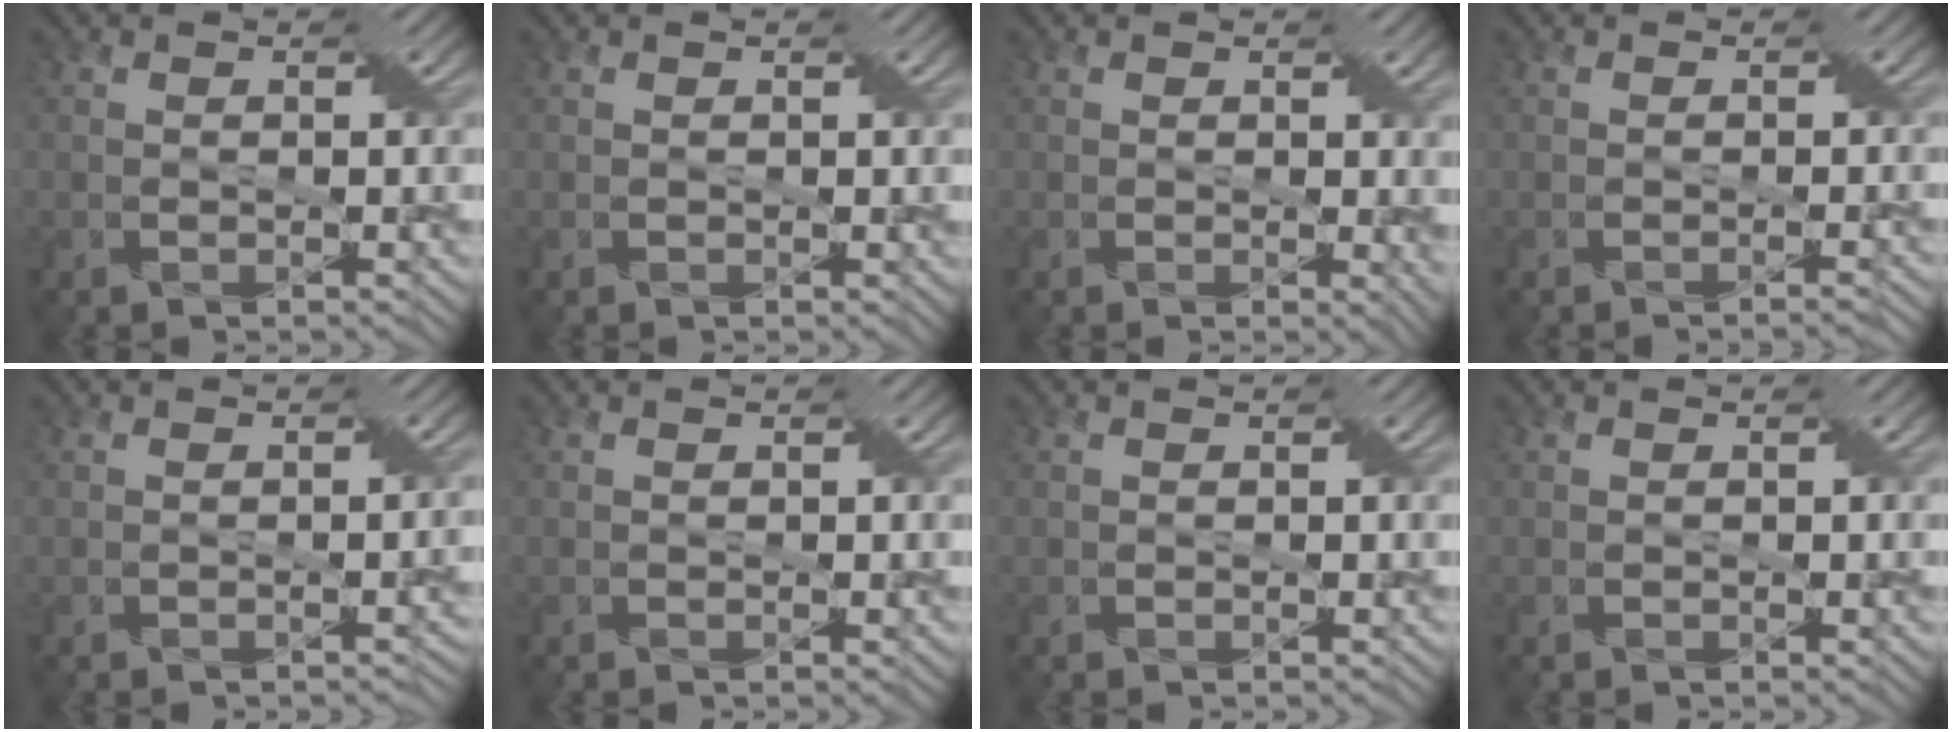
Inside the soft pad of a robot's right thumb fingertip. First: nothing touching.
{"total": 0.0}
{"total": 2.1, "force": [0.4, 1.2, 1.6], "torque": [-0.017, -0.007, 0.009]}
{"total": 1.0, "force": [-0.8, -0.3, 0.4], "torque": [0.003, 0.001, -0.006]}
{"total": 1.2, "force": [-0.5, 0.5, 1.0], "torque": [-0.004, -0.006, -0.008]}
{"total": 0.6, "force": [0.0, 0.3, 0.5], "torque": [-0.002, -0.001, 0.001]}
{"total": 0.0}
{"total": 0.6, "force": [0.1, 0.3, 0.5], "torque": [-0.004, -0.002, 0.001]}